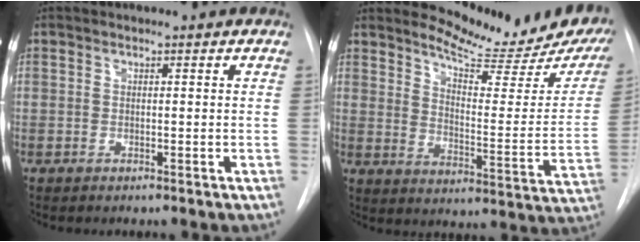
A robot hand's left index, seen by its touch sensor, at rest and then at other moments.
{"total": 17.5, "force": [16.2, 2.0, 6.2], "torque": [-0.081, -0.106, 0.199]}